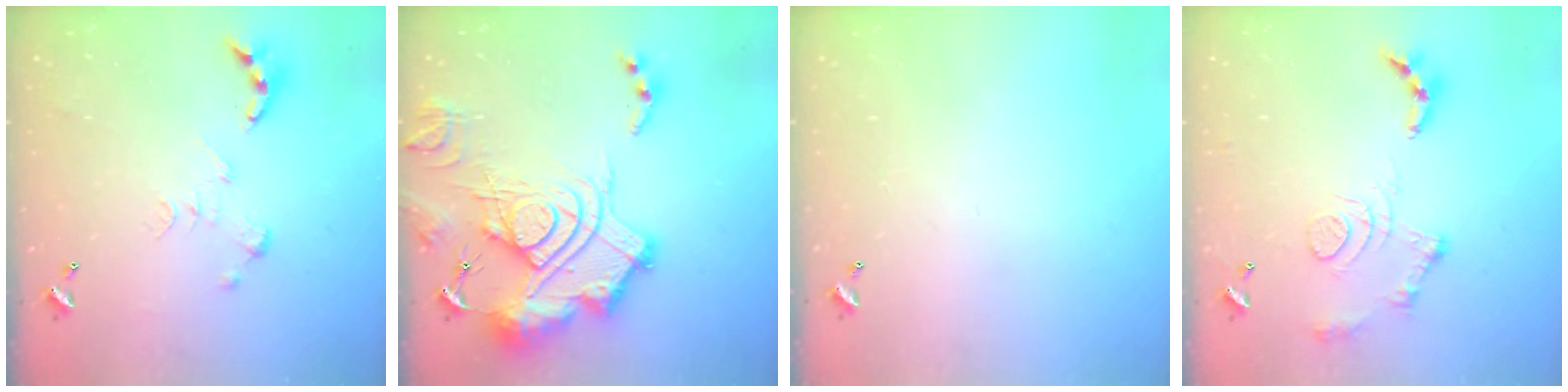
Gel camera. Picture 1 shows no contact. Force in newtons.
{"total": 26.0, "press": 25.8, "slide": 3.2}
{"total": 0.0}
{"total": 12.5, "press": 12.5, "slide": 1.1}